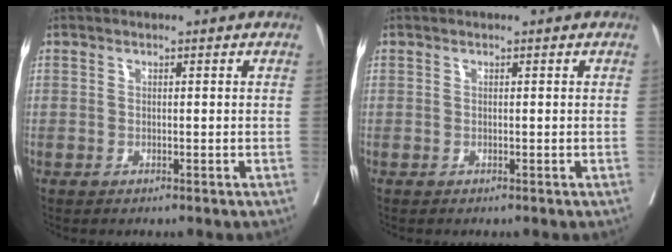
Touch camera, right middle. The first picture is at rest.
{"total": 0.0}